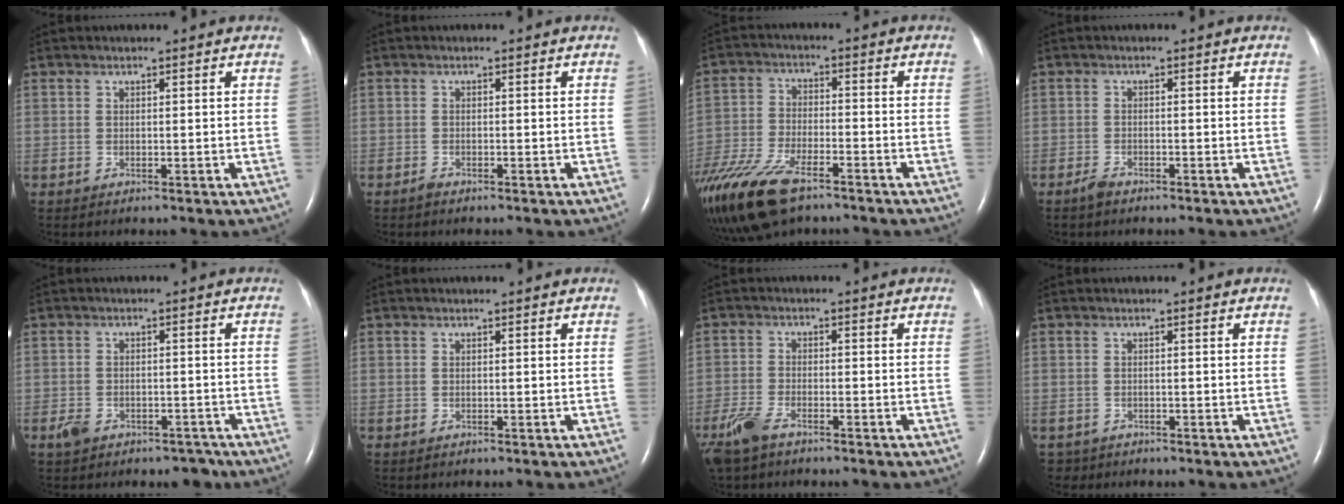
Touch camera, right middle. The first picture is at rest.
{"total": 0.7, "force": [-0.7, 0.1, 0.2], "torque": [-0.009, -0.001, -0.014]}
{"total": 18.2, "force": [-12.8, 6.6, 11.2], "torque": [-0.291, -0.039, -0.231]}
{"total": 1.6, "force": [-1.4, 0.5, 0.7], "torque": [-0.024, -0.003, -0.026]}
{"total": 4.9, "force": [-3.4, 3.3, 1.1], "torque": [-0.016, 0.013, -0.046]}
{"total": 0.0}
{"total": 5.6, "force": [-4.2, 1.7, 3.3], "torque": [-0.080, -0.011, -0.081]}
{"total": 1.6, "force": [-1.2, 1.1, -0.3], "torque": [0.000, 0.003, -0.020]}